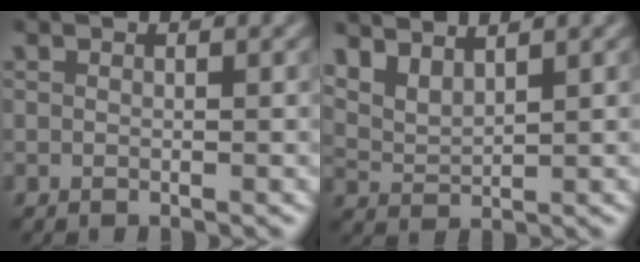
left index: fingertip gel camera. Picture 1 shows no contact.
{"total": 3.2, "force": [2.6, 0.9, 1.6], "torque": [-0.040, 0.009, 0.052]}